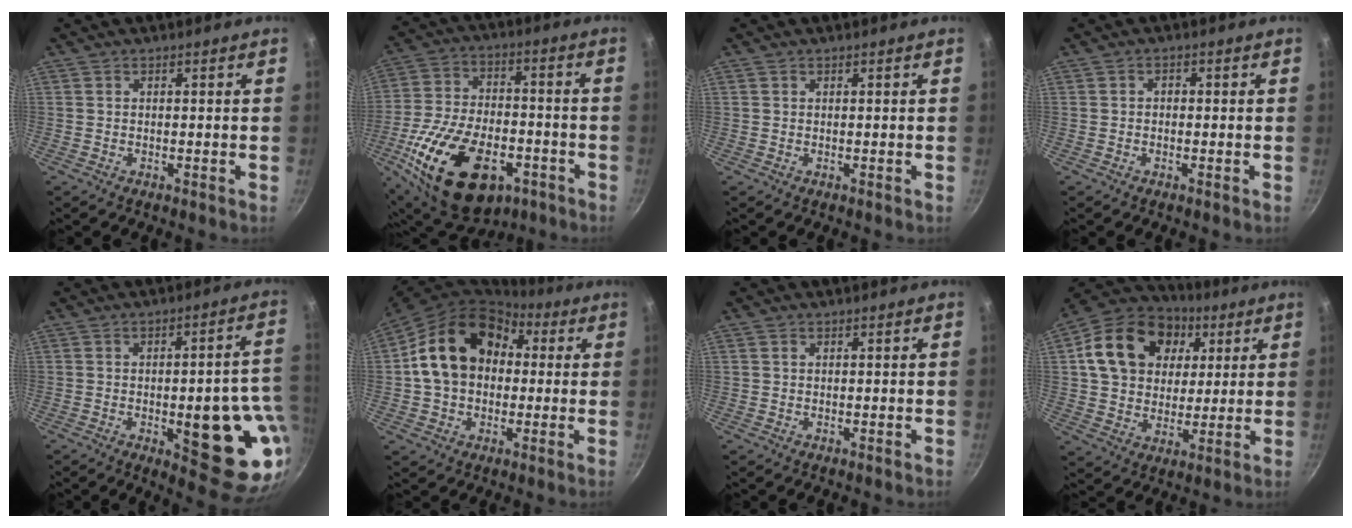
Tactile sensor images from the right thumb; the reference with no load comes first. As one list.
[{"total": 25.3, "force": [-10.1, 14.8, 17.8], "torque": [-0.308, 0.026, -0.160]}, {"total": 0.0}, {"total": 1.1, "force": [-0.3, 0.9, 0.5], "torque": [-0.009, 0.005, -0.005]}, {"total": 20.2, "force": [-3.9, 7.5, 18.3], "torque": [-0.169, 0.006, -0.043]}, {"total": 18.1, "force": [2.6, 13.9, 11.4], "torque": [-0.183, 0.041, 0.035]}, {"total": 0.6, "force": [0.3, 0.5, 0.2], "torque": [-0.004, 0.001, 0.004]}, {"total": 20.1, "force": [5.7, 15.5, 11.4], "torque": [-0.181, 0.011, 0.092]}]